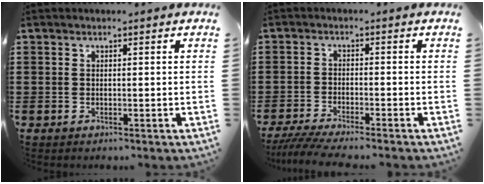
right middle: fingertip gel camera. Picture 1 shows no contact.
{"total": 3.6, "force": [-3.3, -0.1, 1.5], "torque": [-0.039, -0.012, -0.068]}